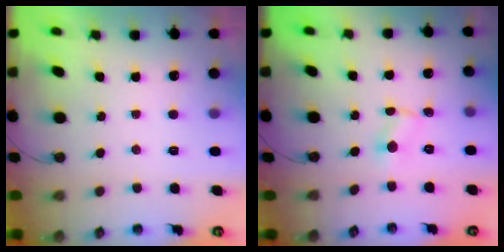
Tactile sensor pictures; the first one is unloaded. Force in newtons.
{"total": 1.6, "press": 1.5, "slide": 0.2}